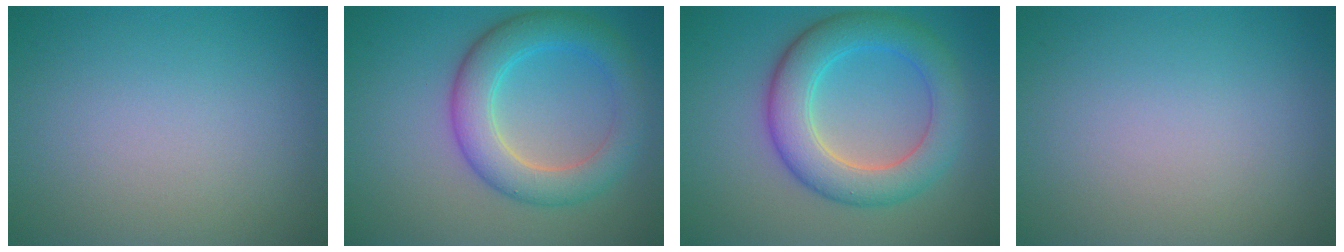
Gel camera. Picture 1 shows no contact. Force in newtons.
{"total": 5.7, "press": 5.7, "slide": 0.2}
{"total": 6.6, "press": 6.5, "slide": 0.2}
{"total": 0.0}